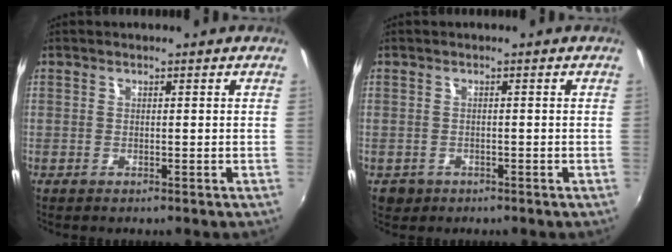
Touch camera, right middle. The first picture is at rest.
{"total": 2.7, "force": [-1.1, 2.3, 0.8], "torque": [-0.023, -0.005, -0.015]}